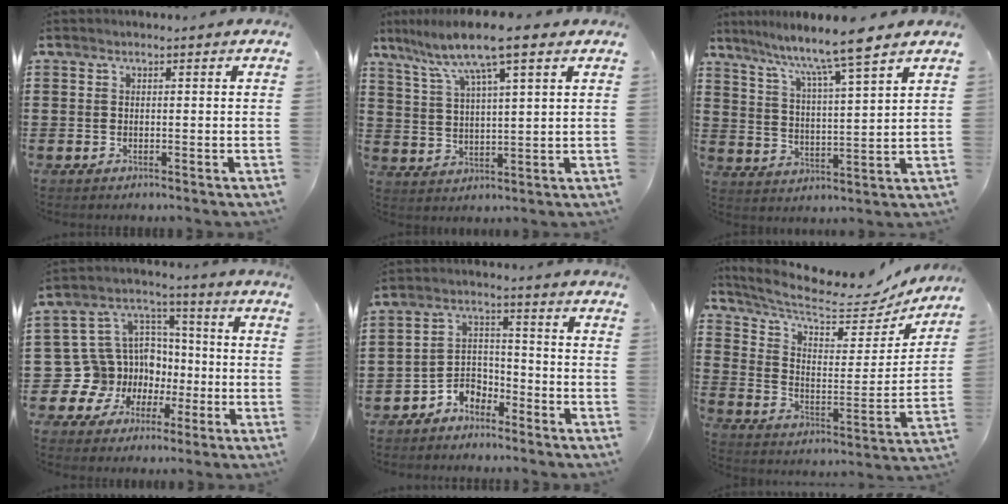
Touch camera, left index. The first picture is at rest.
{"total": 8.9, "force": [6.2, 0.8, 6.4], "torque": [-0.141, -0.017, 0.105]}
{"total": 7.5, "force": [6.3, -0.5, 4.0], "torque": [-0.101, -0.039, 0.102]}
{"total": 12.9, "force": [-3.9, 11.9, 3.1], "torque": [-0.126, -0.001, -0.049]}
{"total": 4.9, "force": [-4.4, 2.1, 0.7], "torque": [-0.017, 0.013, -0.089]}
{"total": 7.8, "force": [6.8, 1.4, 3.4], "torque": [-0.098, -0.049, 0.115]}